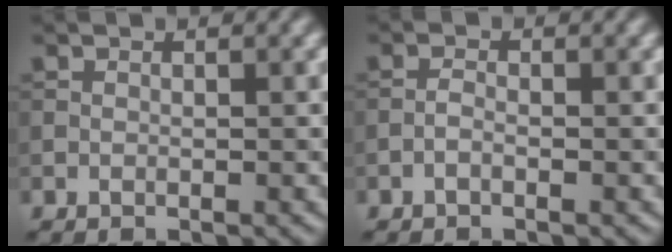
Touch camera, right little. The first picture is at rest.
{"total": 0.8, "force": [-0.5, 0.2, 0.6], "torque": [-0.013, 0.001, -0.013]}